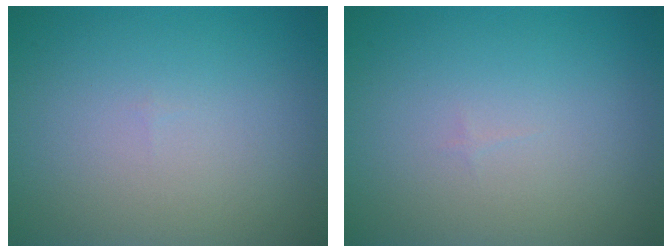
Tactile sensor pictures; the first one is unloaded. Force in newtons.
{"total": 0.0}